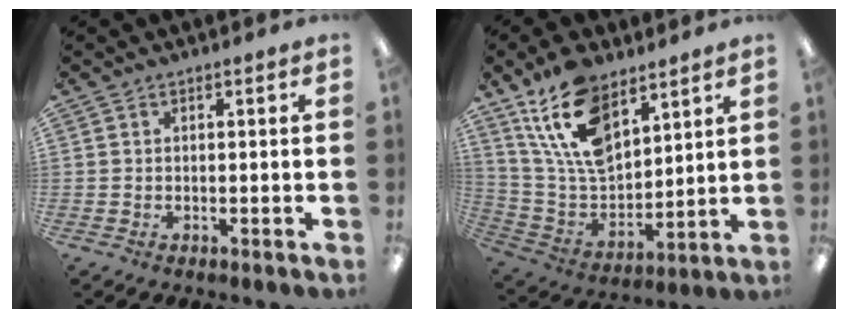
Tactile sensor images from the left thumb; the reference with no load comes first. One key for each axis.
{"total": 17.6, "fx": 10.8, "fy": 9.1, "fz": 10.4, "tx": -0.232, "ty": -0.046, "tz": 0.198}